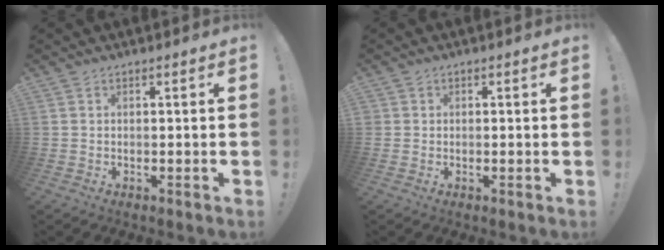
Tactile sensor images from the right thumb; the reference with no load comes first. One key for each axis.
{"total": 0.9, "fx": 0.1, "fy": 0.9, "fz": -0.1, "tx": -0.003, "ty": 0.005, "tz": 0.004}